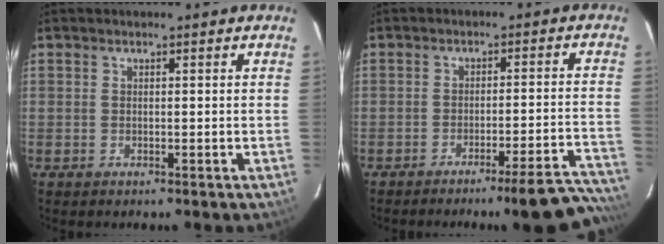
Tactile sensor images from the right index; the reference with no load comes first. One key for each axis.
{"total": 14.3, "fx": -13.1, "fy": -0.2, "fz": 5.5, "tx": -0.045, "ty": 0.016, "tz": -0.169}